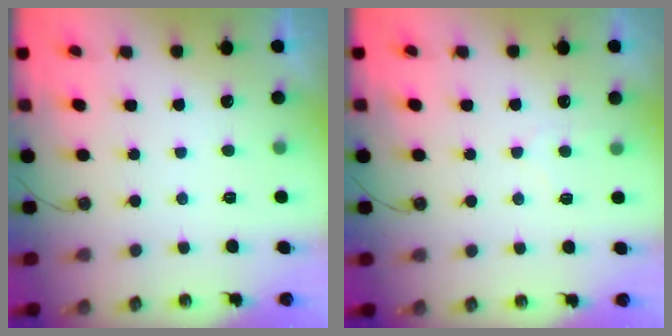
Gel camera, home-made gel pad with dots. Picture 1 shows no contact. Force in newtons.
{"total": 5.0, "press": 5.0, "slide": 0.6}